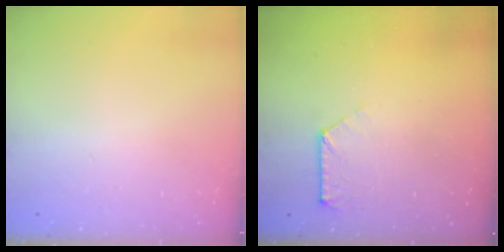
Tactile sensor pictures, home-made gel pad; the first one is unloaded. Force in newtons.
{"total": 5.7, "press": 5.7, "slide": 0.6}